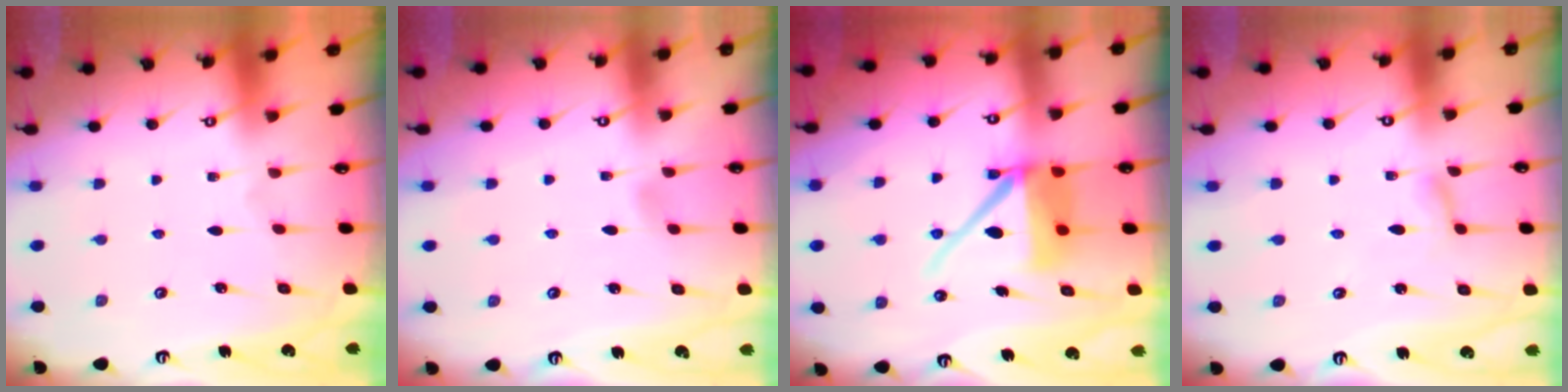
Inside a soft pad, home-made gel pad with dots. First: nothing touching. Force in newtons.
{"total": 3.7, "press": 3.7, "slide": 0.6}
{"total": 12.3, "press": 12.2, "slide": 1.7}
{"total": 1.9, "press": 1.9, "slide": 0.1}